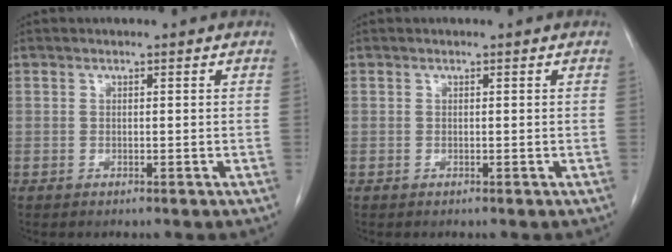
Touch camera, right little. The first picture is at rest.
{"total": 0.0}